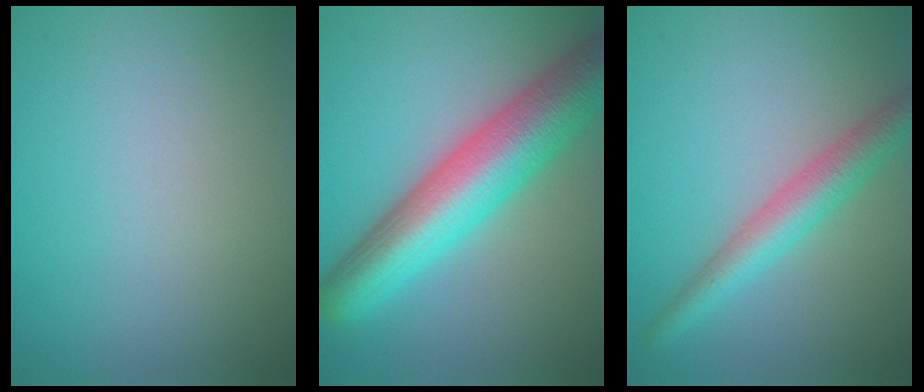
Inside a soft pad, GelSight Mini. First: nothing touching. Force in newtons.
{"total": 10.0, "press": 10.0, "slide": 0.4}
{"total": 3.9, "press": 3.9, "slide": 0.1}